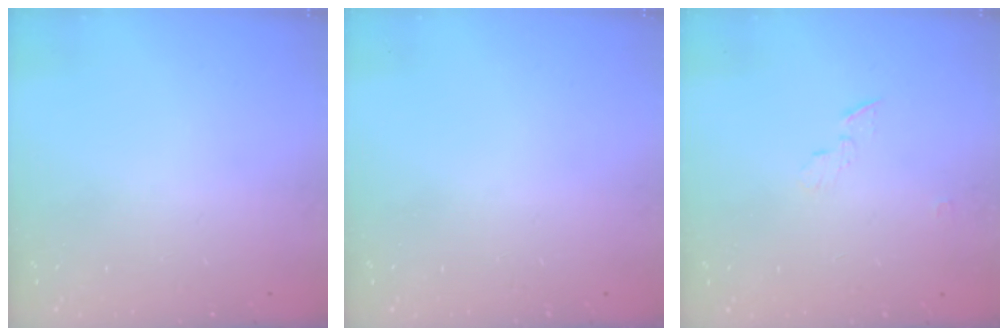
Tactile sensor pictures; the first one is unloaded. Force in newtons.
{"total": 0.0}
{"total": 3.9, "press": 3.9, "slide": 0.3}